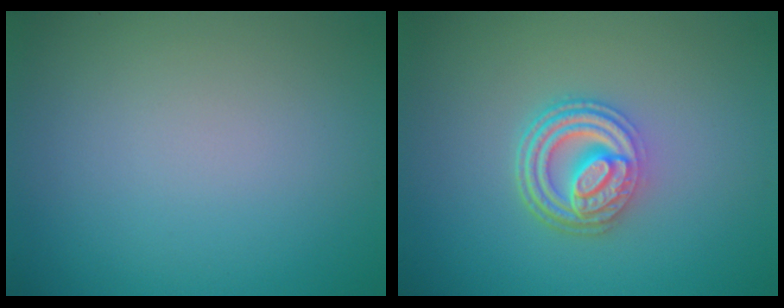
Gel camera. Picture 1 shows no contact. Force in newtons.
{"total": 4.8, "press": 3.7, "slide": 3.1}